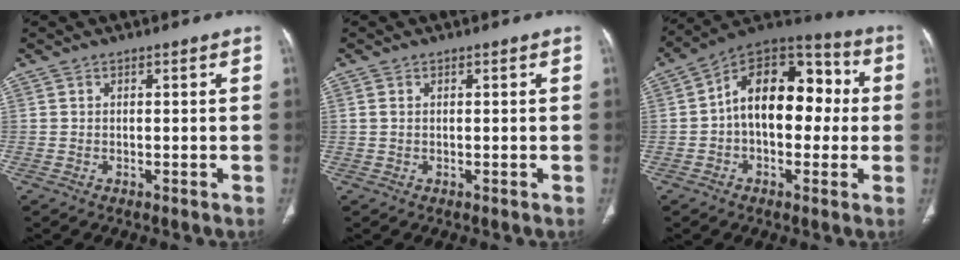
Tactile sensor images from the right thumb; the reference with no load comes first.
{"total": 0.8, "force": [0.2, 0.5, 0.6], "torque": [-0.019, 0.005, 0.006]}
{"total": 17.5, "force": [0.7, 10.9, 13.6], "torque": [-0.168, 0.049, -0.002]}